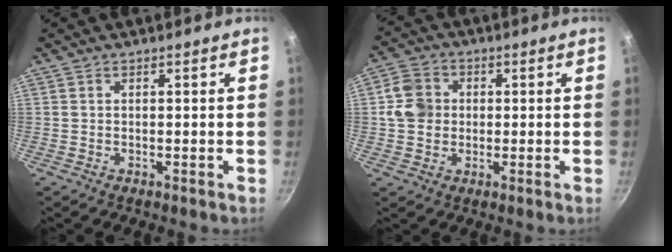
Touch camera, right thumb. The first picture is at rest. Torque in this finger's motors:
{"motor_torque": [-0.37, 0.81, 0.91, 0.08, 0.06]}